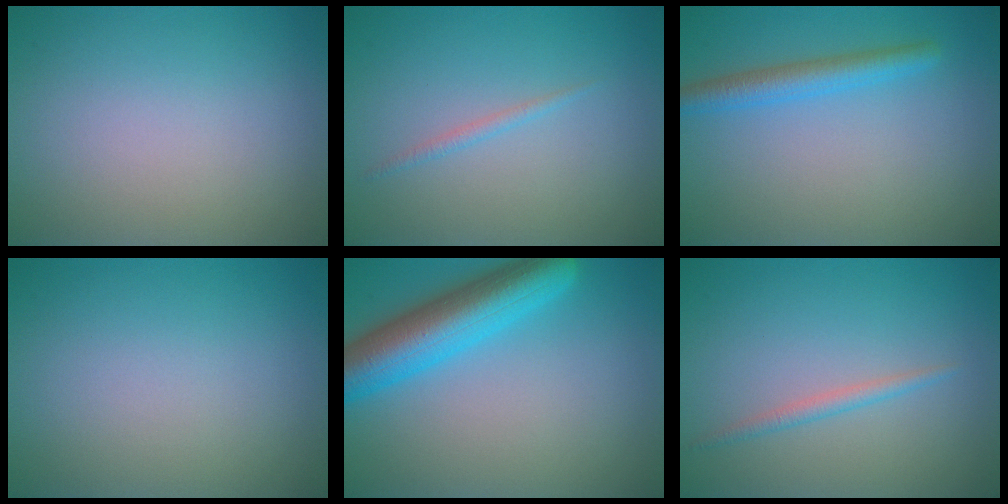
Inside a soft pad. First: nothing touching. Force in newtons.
{"total": 0.8, "press": 0.8, "slide": 0.1}
{"total": 2.8, "press": 2.8, "slide": 0.1}
{"total": 0.0}
{"total": 7.6, "press": 7.6, "slide": 0.3}
{"total": 1.2, "press": 1.2, "slide": 0.0}